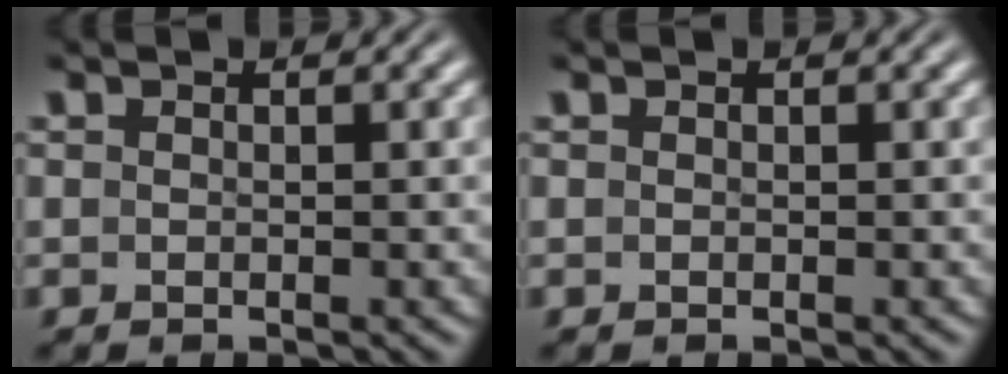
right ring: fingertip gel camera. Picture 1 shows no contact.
{"total": 0.0}